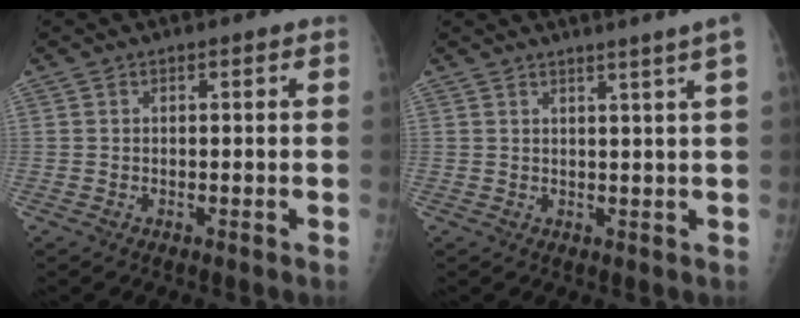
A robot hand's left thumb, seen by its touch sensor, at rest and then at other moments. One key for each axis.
{"total": 5.4, "fx": 3.7, "fy": -1.4, "fz": 3.8, "tx": -0.050, "ty": -0.014, "tz": 0.043}